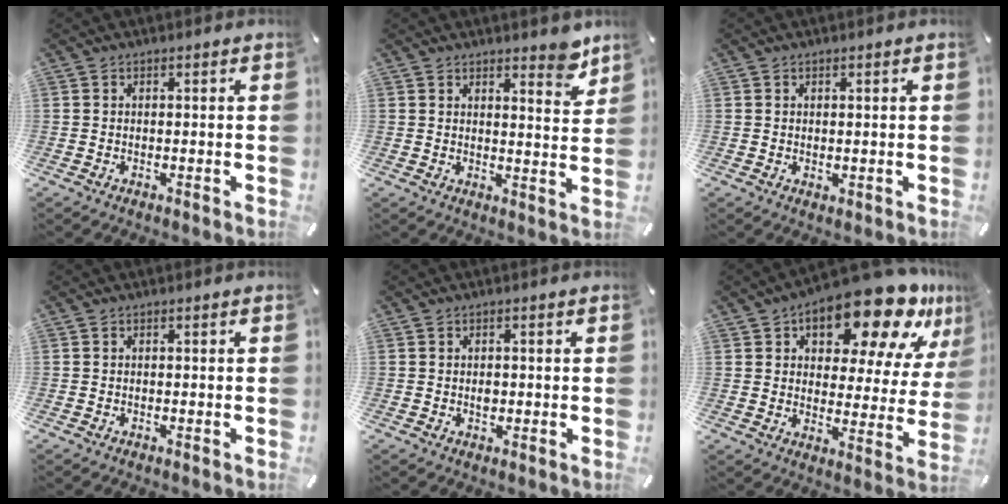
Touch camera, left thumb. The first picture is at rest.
{"total": 5.7, "force": [4.8, 2.1, 2.3], "torque": [-0.010, -0.038, 0.079]}
{"total": 0.7, "force": [0.4, 0.6, 0.2], "torque": [-0.004, 0.001, 0.007]}
{"total": 0.0}
{"total": 1.5, "force": [0.0, 1.1, 1.0], "torque": [-0.012, 0.001, -0.003]}
{"total": 19.8, "force": [13.7, 8.2, 11.6], "torque": [-0.162, -0.101, 0.224]}